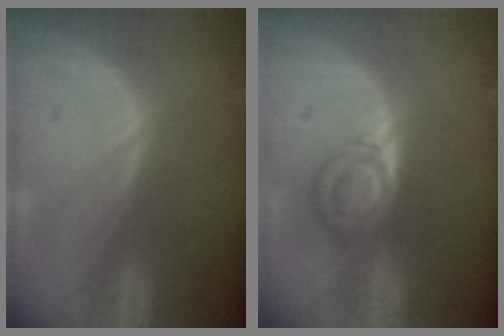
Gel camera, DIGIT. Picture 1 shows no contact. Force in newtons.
{"total": 6.0, "press": 5.8, "slide": 1.2}